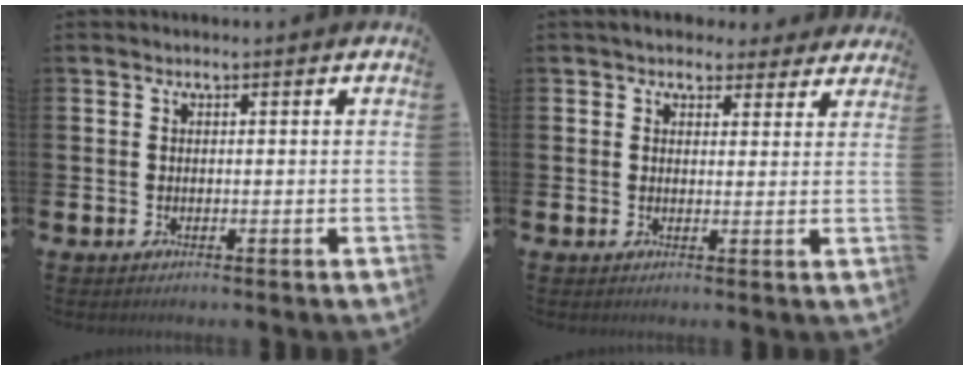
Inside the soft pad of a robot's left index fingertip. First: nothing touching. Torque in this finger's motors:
{"motor_torque": [1.07, -1.07, 0.46, 0.09]}